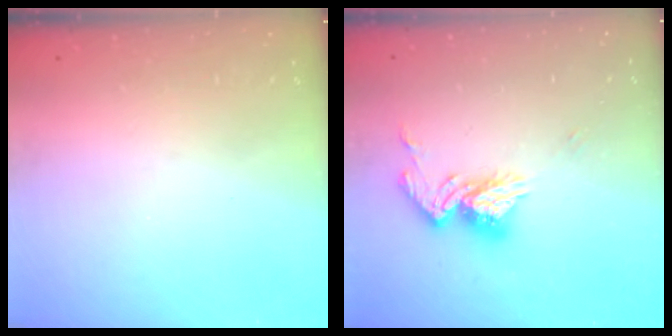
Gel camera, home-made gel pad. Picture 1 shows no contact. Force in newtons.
{"total": 13.6, "press": 13.5, "slide": 1.3}